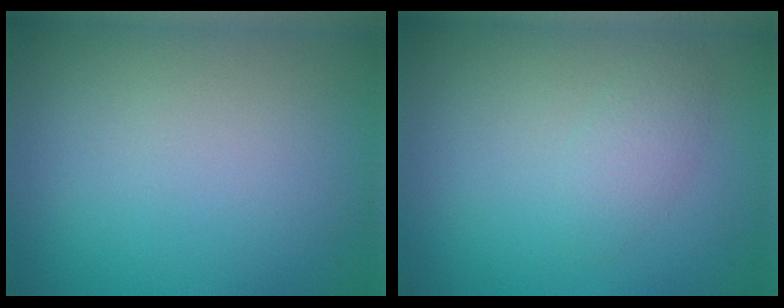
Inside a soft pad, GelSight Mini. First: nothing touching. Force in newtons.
{"total": 1.7, "press": 1.7, "slide": 0.1}